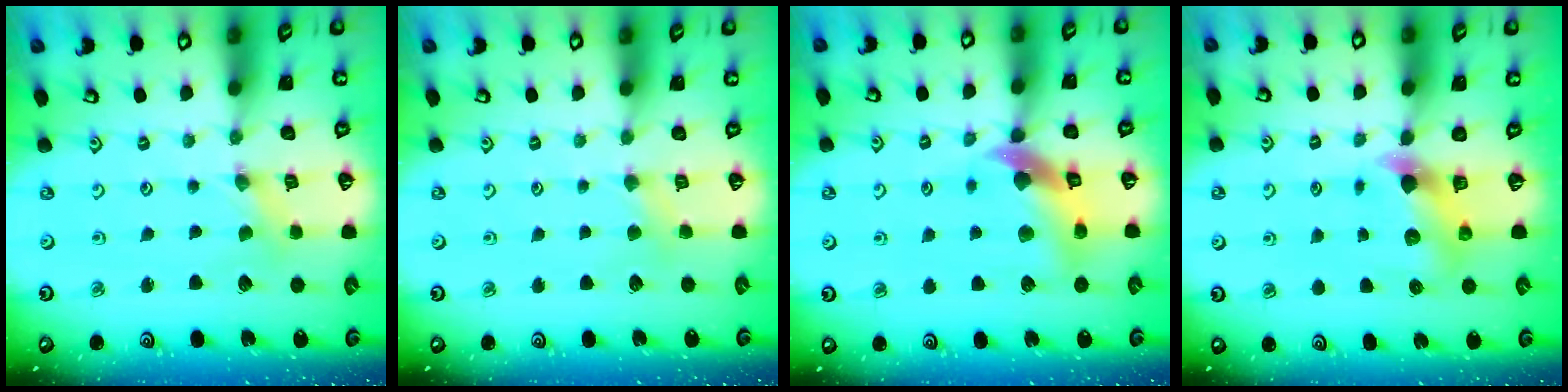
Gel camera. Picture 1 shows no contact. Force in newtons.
{"total": 3.9, "press": 3.8, "slide": 0.5}
{"total": 11.2, "press": 11.1, "slide": 1.6}
{"total": 6.9, "press": 6.9, "slide": 0.5}